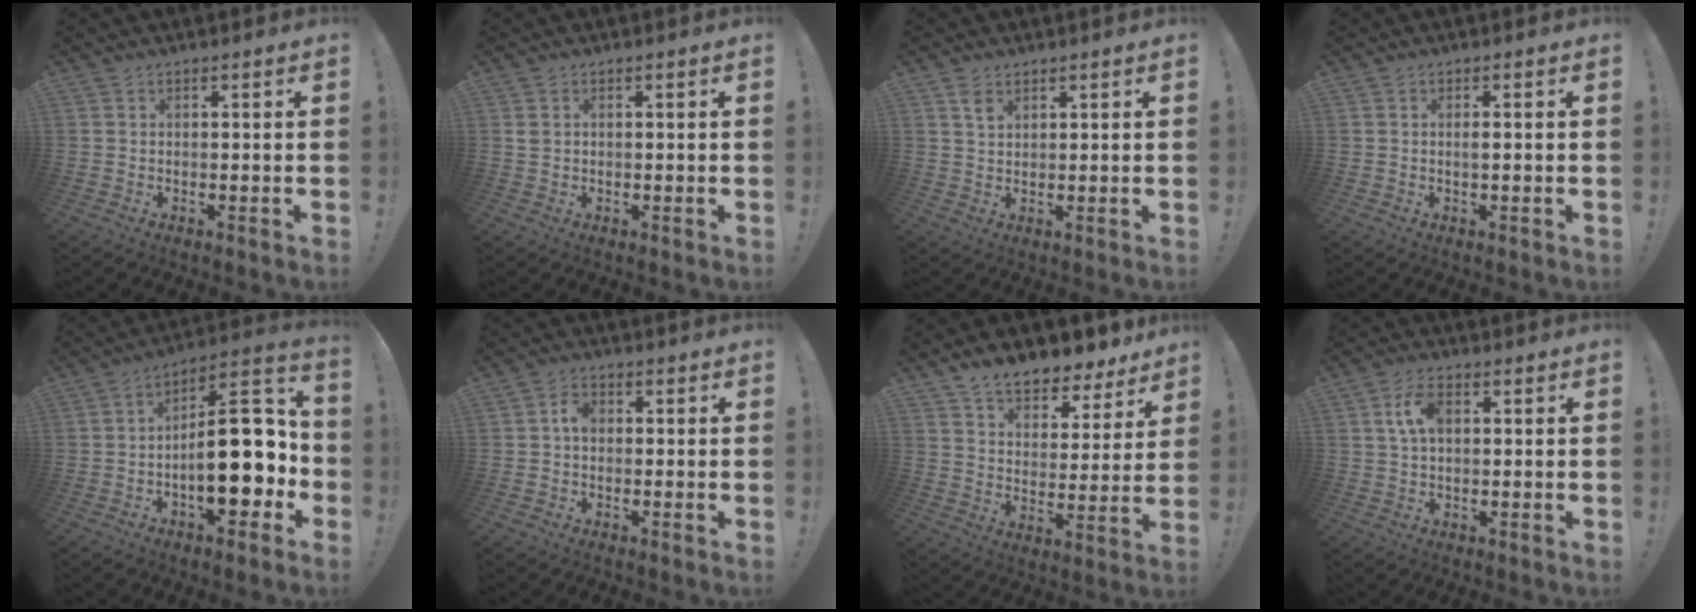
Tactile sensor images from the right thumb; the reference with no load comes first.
{"total": 1.4, "force": [0.6, 1.1, 0.6], "torque": [-0.015, 0.006, 0.012]}
{"total": 3.3, "force": [2.0, 1.9, 1.9], "torque": [-0.025, -0.008, 0.034]}
{"total": 1.2, "force": [-0.2, 0.2, 1.2], "torque": [-0.020, -0.001, -0.004]}
{"total": 21.6, "force": [-3.5, 9.9, 18.8], "torque": [-0.271, 0.027, -0.046]}
{"total": 3.5, "force": [-0.2, 2.4, 2.6], "torque": [-0.048, 0.011, -0.004]}
{"total": 10.1, "force": [8.7, 4.0, 3.4], "torque": [-0.064, -0.067, 0.157]}
{"total": 7.0, "force": [1.6, 3.9, 5.5], "torque": [-0.098, 0.007, 0.030]}